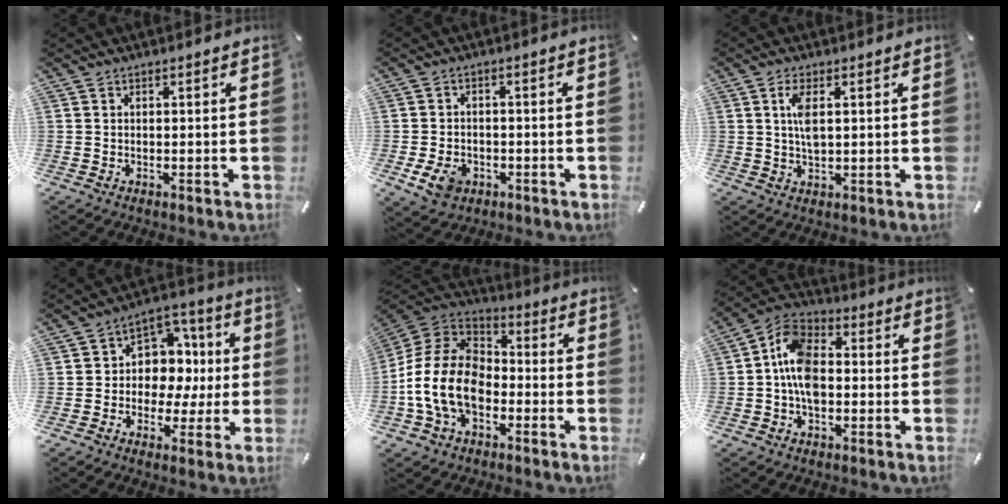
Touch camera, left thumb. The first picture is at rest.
{"total": 6.1, "force": [-2.2, 4.7, 3.2], "torque": [-0.068, 0.004, -0.043]}
{"total": 4.8, "force": [1.1, 1.8, 4.3], "torque": [-0.089, 0.000, 0.014]}
{"total": 10.1, "force": [-0.5, 9.3, 3.8], "torque": [-0.043, -0.002, -0.005]}
{"total": 14.9, "force": [-5.8, 10.4, 9.0], "torque": [-0.199, 0.033, -0.110]}
{"total": 10.0, "force": [-1.9, 6.5, 7.3], "torque": [-0.151, 0.019, -0.033]}